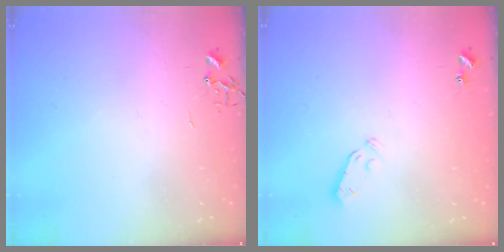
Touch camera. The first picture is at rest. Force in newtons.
{"total": 3.8, "press": 3.7, "slide": 0.8}